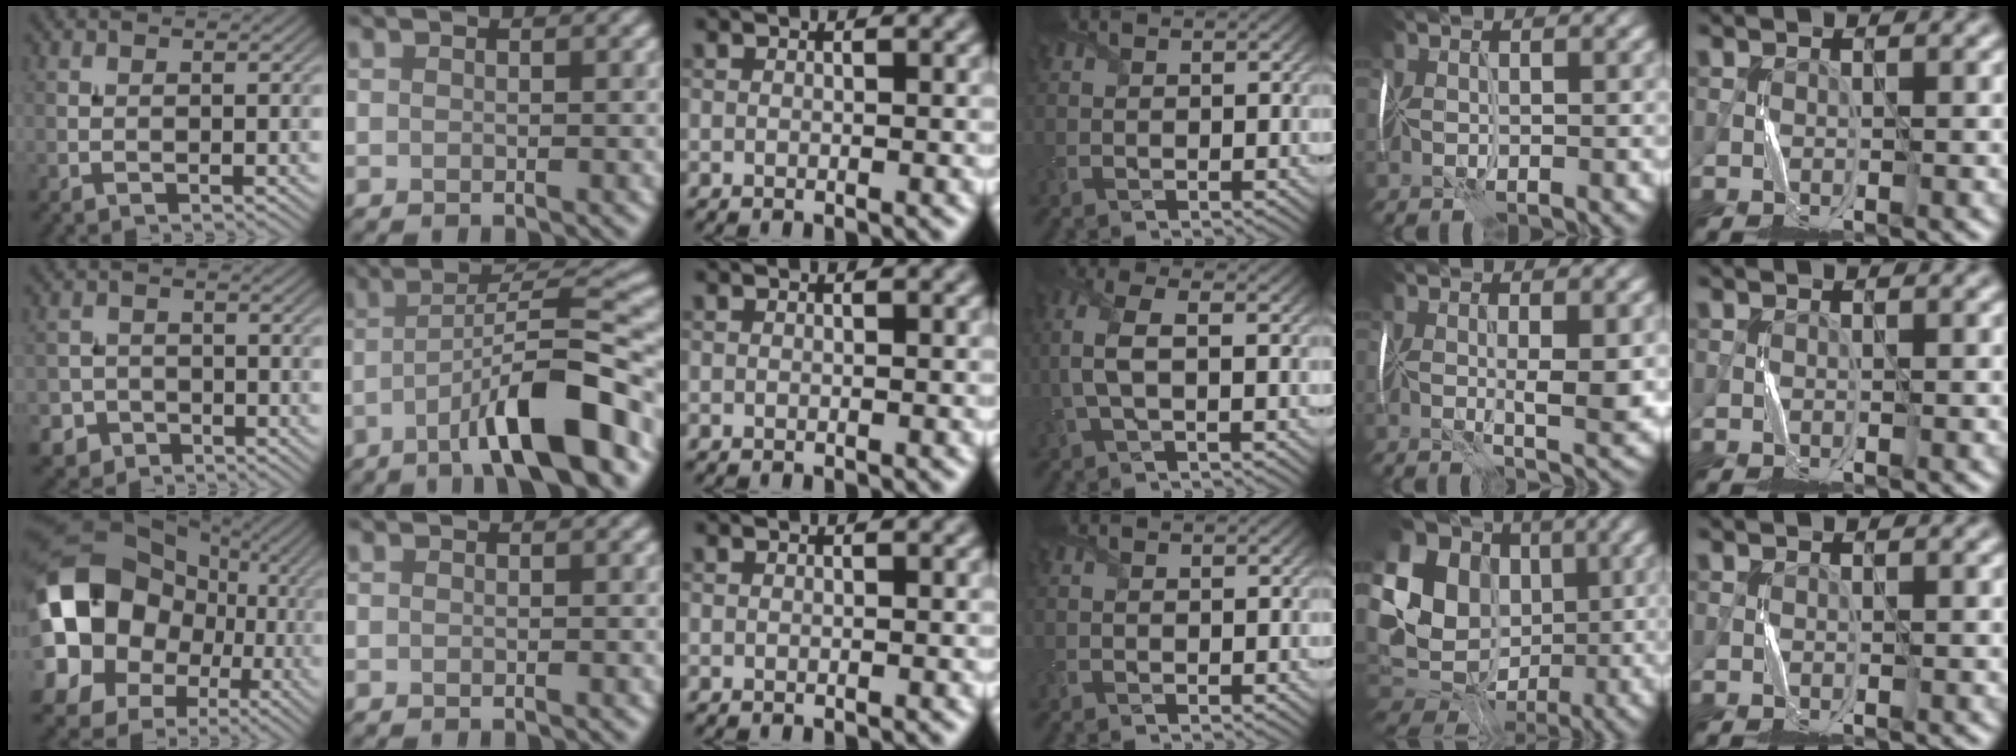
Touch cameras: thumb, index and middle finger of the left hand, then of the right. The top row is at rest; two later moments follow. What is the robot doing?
{"motion": "fold", "object": "handkerchief"}